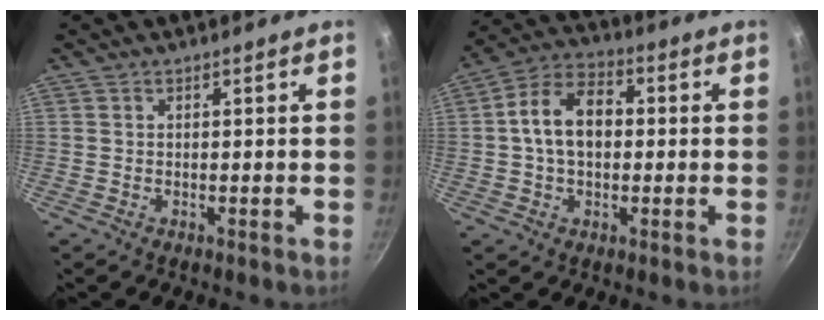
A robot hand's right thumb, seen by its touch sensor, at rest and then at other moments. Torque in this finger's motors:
{"motor_torque": [-0.78, 0.94, 0.42, 0.02, 0.13]}